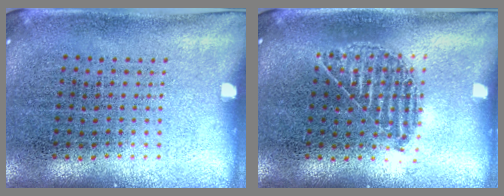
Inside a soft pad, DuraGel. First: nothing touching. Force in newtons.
{"total": 1.0, "press": 0.9, "slide": 0.2}